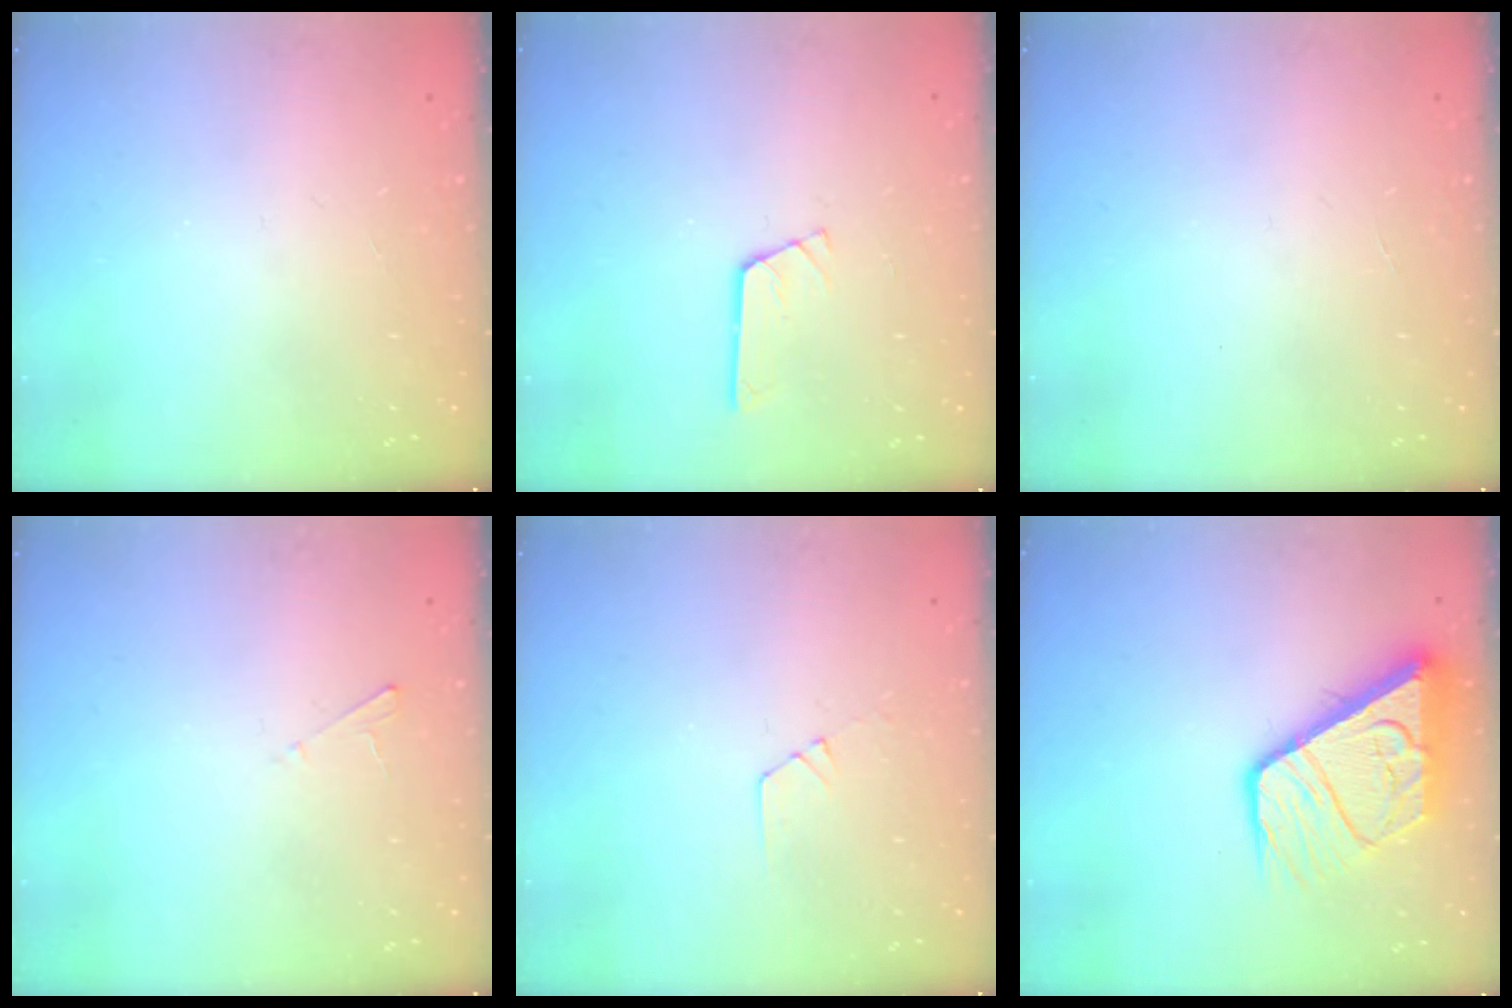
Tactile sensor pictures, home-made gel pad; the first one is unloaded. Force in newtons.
{"total": 2.7, "press": 2.7, "slide": 0.3}
{"total": 0.0}
{"total": 2.0, "press": 2.0, "slide": 0.2}
{"total": 4.9, "press": 4.9, "slide": 0.5}
{"total": 14.9, "press": 14.8, "slide": 1.8}